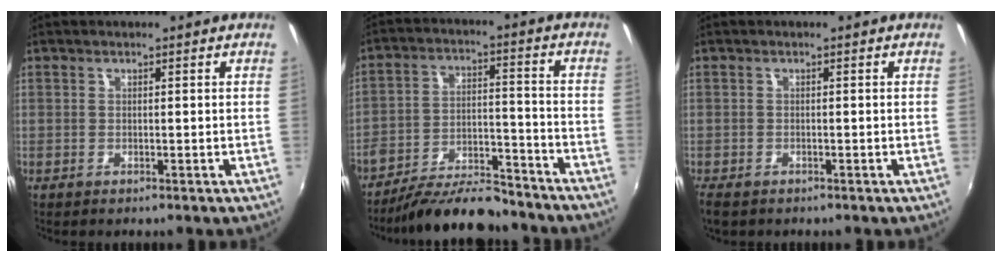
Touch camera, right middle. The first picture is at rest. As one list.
[{"total": 14.7, "force": [-12.7, 3.8, 6.3], "torque": [-0.126, -0.006, -0.201]}, {"total": 3.0, "force": [-2.2, 1.5, 1.4], "torque": [-0.034, -0.012, -0.039]}]